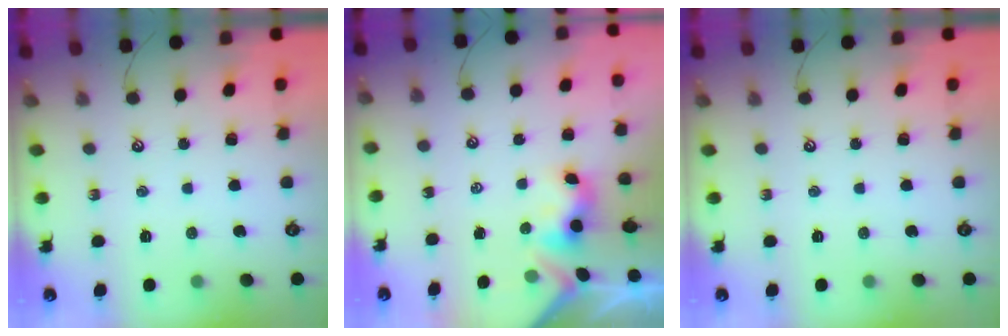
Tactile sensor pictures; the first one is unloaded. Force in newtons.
{"total": 3.0, "press": 3.0, "slide": 0.4}
{"total": 0.0}